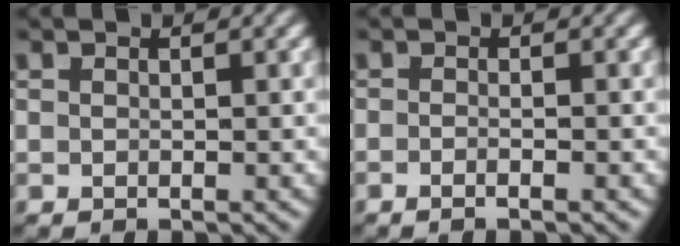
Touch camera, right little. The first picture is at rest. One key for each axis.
{"total": 1.5, "fx": -1.2, "fy": -0.4, "fz": 0.8, "tx": -0.013, "ty": 0.000, "tz": -0.023}